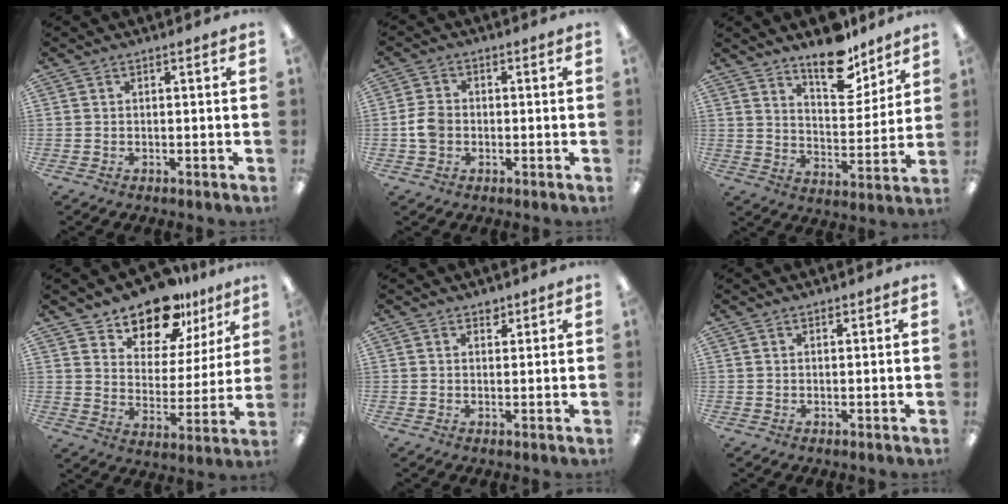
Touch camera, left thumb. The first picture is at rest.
{"total": 5.2, "force": [-0.7, 4.1, 3.2], "torque": [-0.061, 0.009, -0.012]}
{"total": 13.8, "force": [10.9, 5.6, 6.2], "torque": [-0.076, -0.075, 0.192]}
{"total": 15.1, "force": [12.6, 6.8, 4.5], "torque": [-0.073, -0.098, 0.229]}
{"total": 2.1, "force": [1.7, 1.1, 0.5], "torque": [0.005, -0.008, 0.028]}
{"total": 0.8, "force": [0.7, 0.3, 0.2], "torque": [-0.004, 0.000, 0.013]}